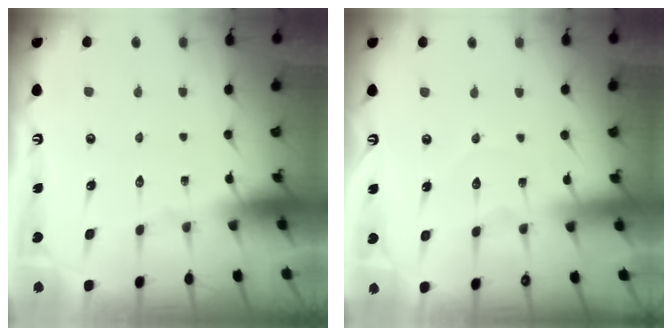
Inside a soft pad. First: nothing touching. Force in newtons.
{"total": 5.9, "press": 5.8, "slide": 0.6}